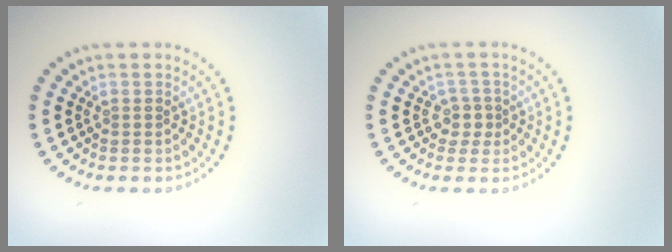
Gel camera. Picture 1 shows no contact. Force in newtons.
{"total": 1.6, "press": 1.2, "slide": 1.0}